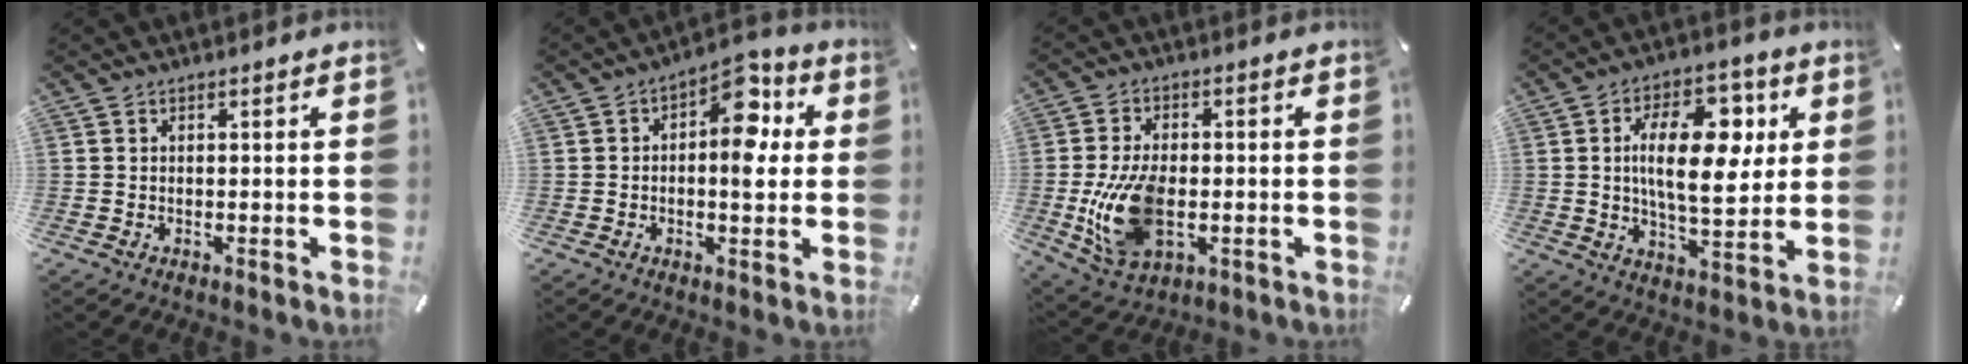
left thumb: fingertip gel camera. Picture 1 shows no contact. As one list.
[{"total": 10.3, "force": [2.0, 5.7, 8.3], "torque": [-0.093, -0.018, 0.028]}, {"total": 13.9, "force": [-2.4, 8.5, 10.7], "torque": [-0.233, -0.010, -0.042]}, {"total": 16.9, "force": [3.9, 8.7, 13.9], "torque": [-0.221, 0.002, 0.061]}]